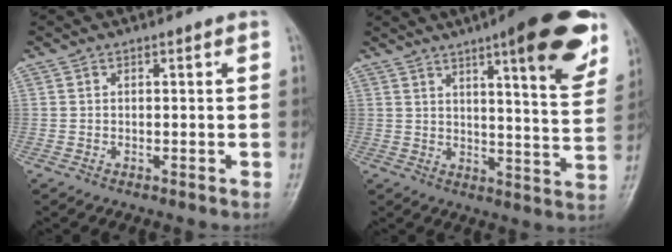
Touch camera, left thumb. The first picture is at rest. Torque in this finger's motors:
{"motor_torque": [0.65, 0.57, 1.48, -1.29, 0.10]}